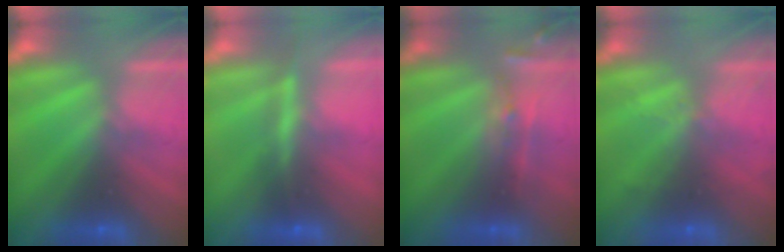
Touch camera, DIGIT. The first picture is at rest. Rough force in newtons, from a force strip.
{"total": 4.5}
{"total": 2.5}
{"total": 2.2}